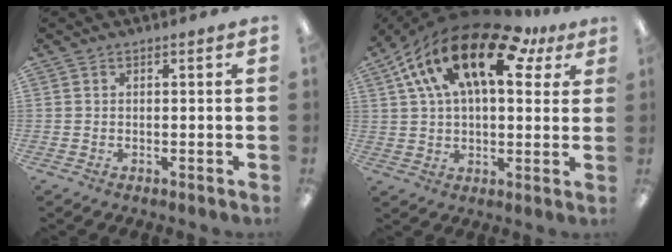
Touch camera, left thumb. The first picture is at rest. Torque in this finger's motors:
{"motor_torque": [0.73, 1.61, 1.40, -1.36, 0.60]}